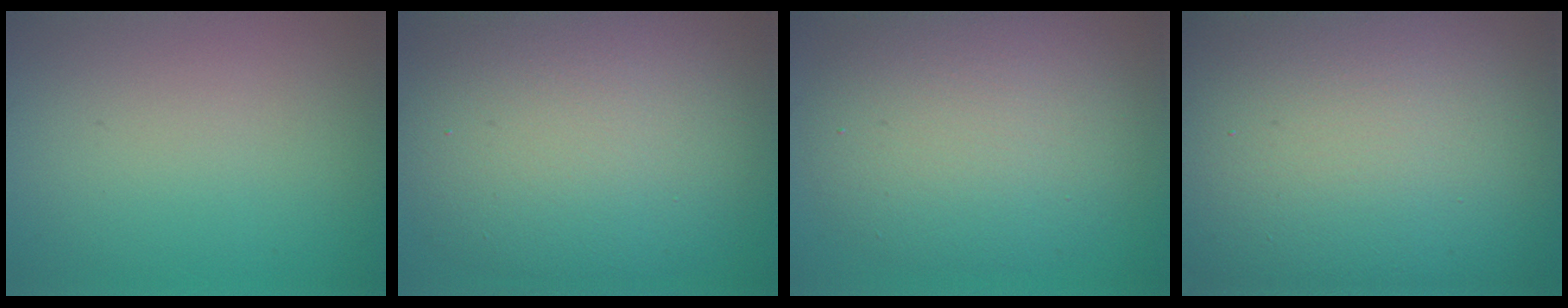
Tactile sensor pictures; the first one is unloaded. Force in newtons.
{"total": 12.5, "press": 12.4, "slide": 0.9}
{"total": 8.3, "press": 8.3, "slide": 0.3}
{"total": 26.3, "press": 26.2, "slide": 1.4}